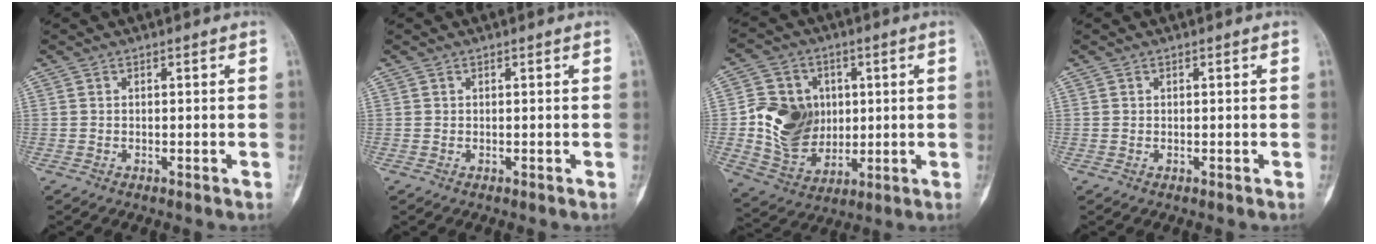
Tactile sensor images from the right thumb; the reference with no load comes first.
{"total": 0.0}
{"total": 14.2, "force": [0.8, 11.7, 8.0], "torque": [-0.101, -0.006, 0.028]}
{"total": 0.0}